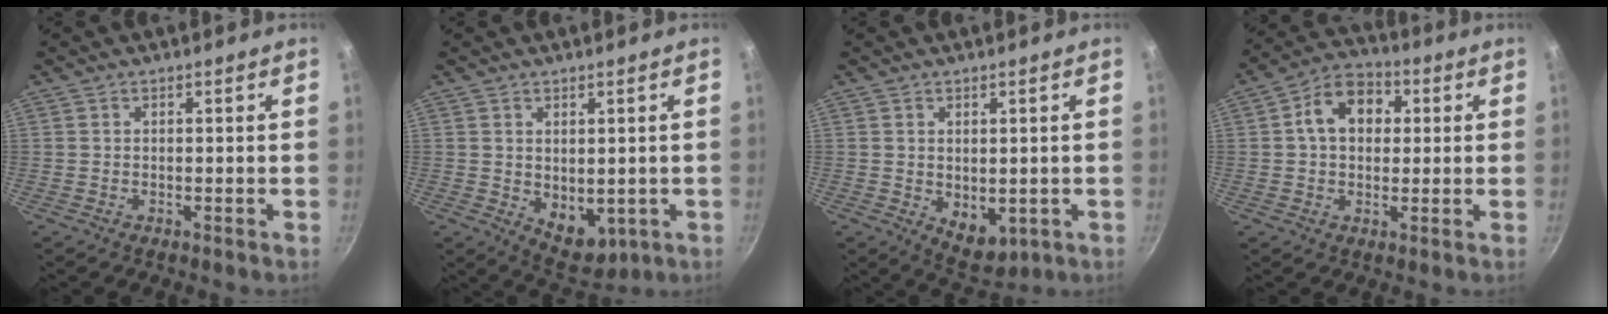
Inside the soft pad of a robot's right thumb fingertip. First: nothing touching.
{"total": 6.9, "force": [0.0, 4.6, 5.1], "torque": [-0.050, -0.017, 0.019]}
{"total": 6.0, "force": [-0.3, 3.9, 4.6], "torque": [-0.047, -0.015, 0.011]}
{"total": 10.4, "force": [1.9, 7.6, 6.7], "torque": [-0.073, 0.021, 0.014]}